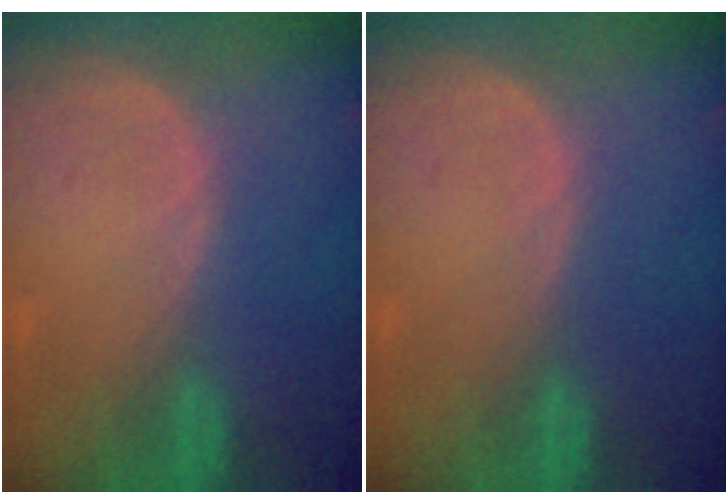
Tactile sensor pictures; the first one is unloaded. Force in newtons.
{"total": 0.0}